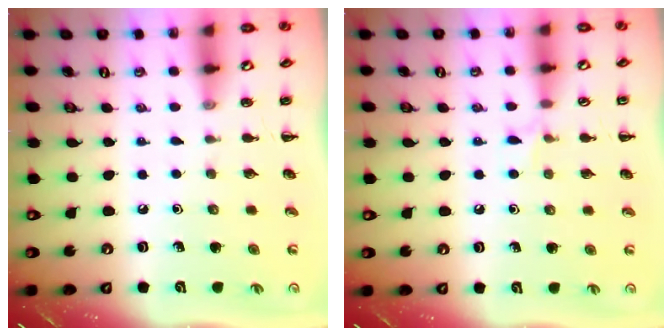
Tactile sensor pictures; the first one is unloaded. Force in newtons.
{"total": 5.0, "press": 4.8, "slide": 1.4}